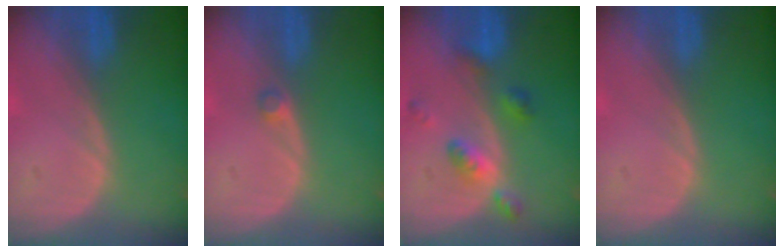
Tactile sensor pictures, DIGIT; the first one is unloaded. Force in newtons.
{"total": 1.3, "press": 1.1, "slide": 0.6}
{"total": 5.9, "press": 5.1, "slide": 2.9}
{"total": 0.0}